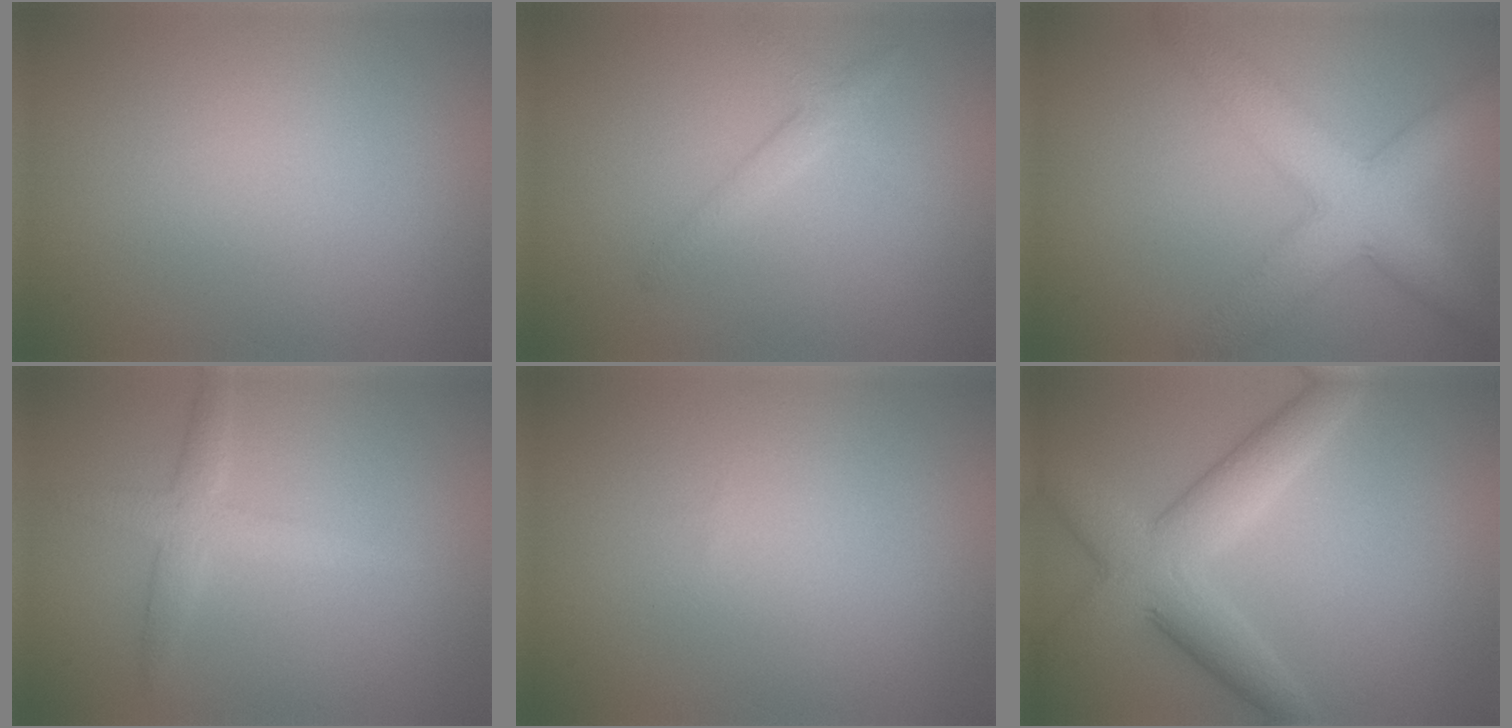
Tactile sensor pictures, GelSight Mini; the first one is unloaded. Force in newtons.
{"total": 1.8, "press": 1.8, "slide": 0.1}
{"total": 6.8, "press": 6.8, "slide": 0.4}
{"total": 2.8, "press": 2.8, "slide": 0.1}
{"total": 0.0}
{"total": 6.0, "press": 6.0, "slide": 0.3}